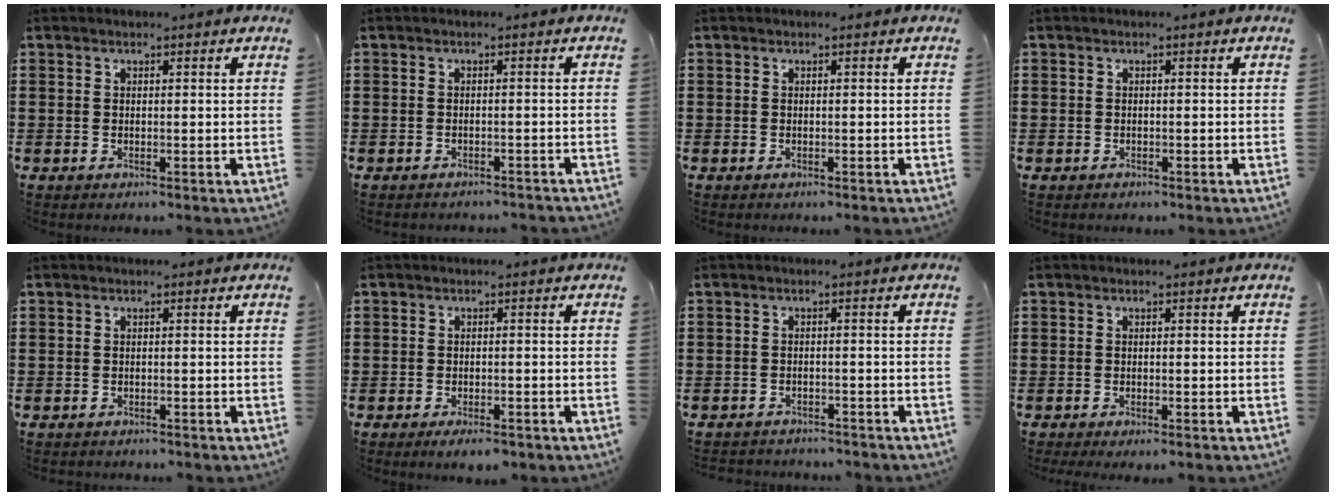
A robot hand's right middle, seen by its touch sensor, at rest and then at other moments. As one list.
[{"total": 1.2, "force": [-1.1, 0.0, 0.0], "torque": [-0.006, 0.000, -0.024]}, {"total": 0.0}, {"total": 0.7, "force": [-0.5, 0.5, 0.0], "torque": [-0.001, 0.001, -0.010]}, {"total": 0.7, "force": [-0.7, 0.0, 0.0], "torque": [-0.002, -0.001, -0.013]}, {"total": 2.1, "force": [-2.0, 0.5, 0.6], "torque": [-0.014, -0.001, -0.039]}, {"total": 1.9, "force": [-1.9, 0.2, -0.1], "torque": [-0.006, -0.002, -0.040]}, {"total": 0.7, "force": [-0.7, 0.0, 0.2], "torque": [-0.007, -0.005, -0.012]}]